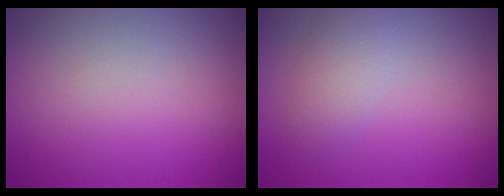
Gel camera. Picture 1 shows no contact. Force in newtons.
{"total": 2.4, "press": 2.4, "slide": 0.1}